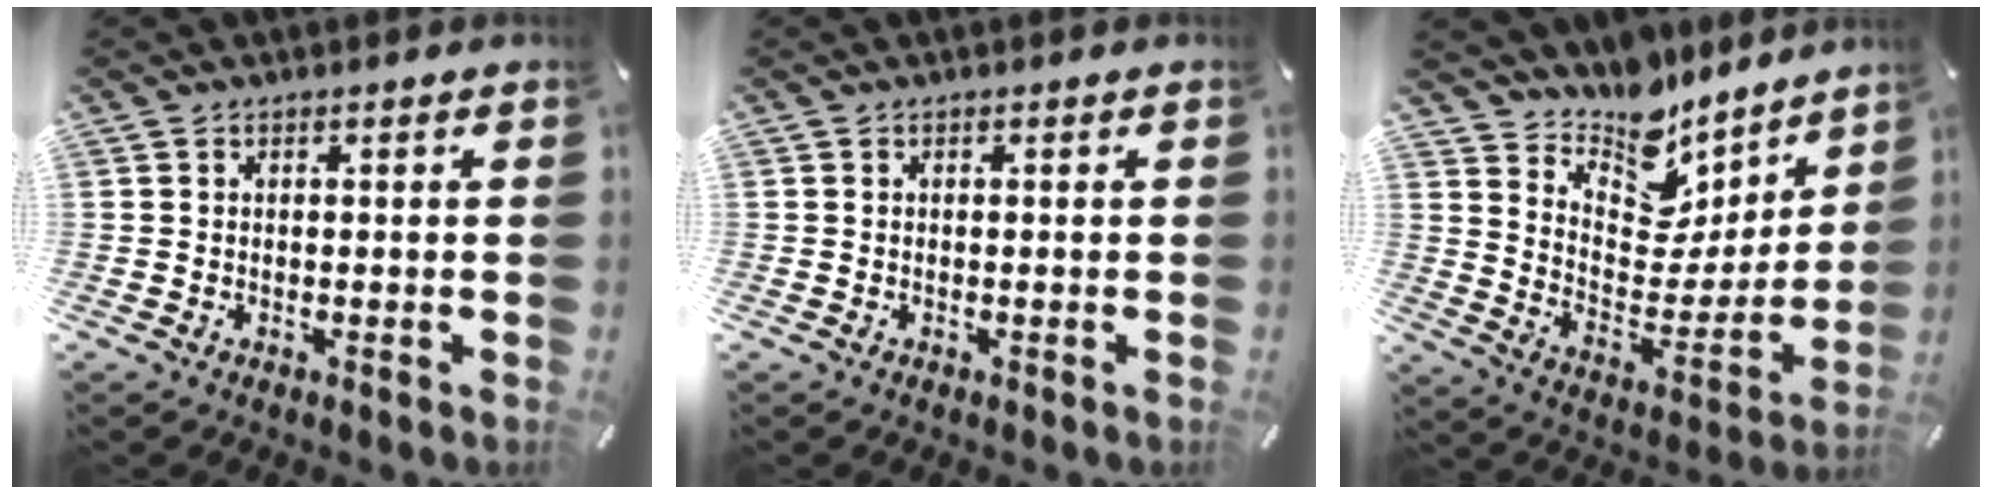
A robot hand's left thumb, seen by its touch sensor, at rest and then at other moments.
{"total": 0.0}
{"total": 13.6, "force": [12.1, 6.2, 0.7], "torque": [-0.006, -0.144, 0.216]}